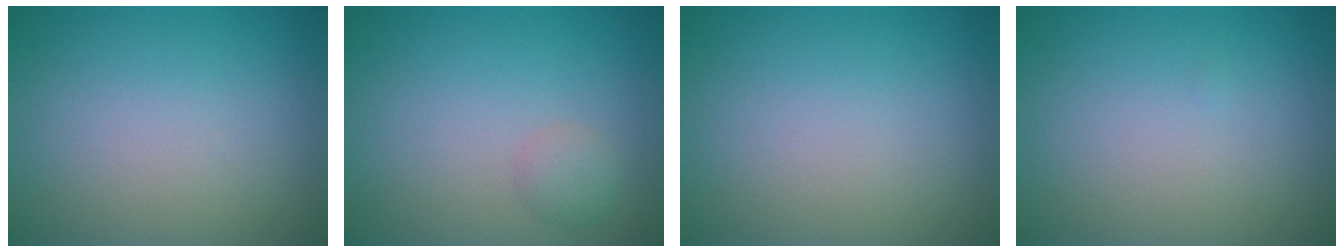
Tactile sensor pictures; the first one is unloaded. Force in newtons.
{"total": 1.4, "press": 1.4, "slide": 0.0}
{"total": 0.0}
{"total": 0.0}